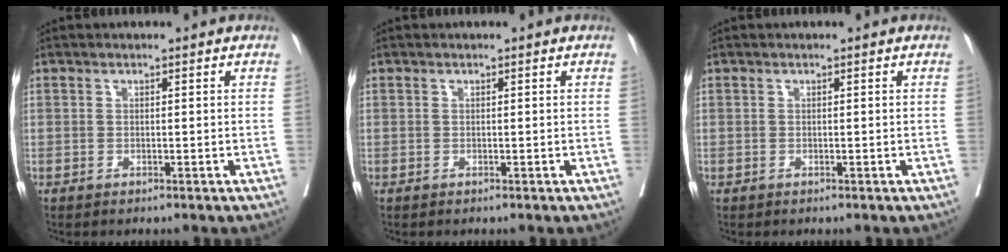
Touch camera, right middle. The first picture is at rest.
{"total": 0.0}
{"total": 0.9, "force": [0.4, -0.8, -0.1], "torque": [0.007, 0.001, 0.005]}